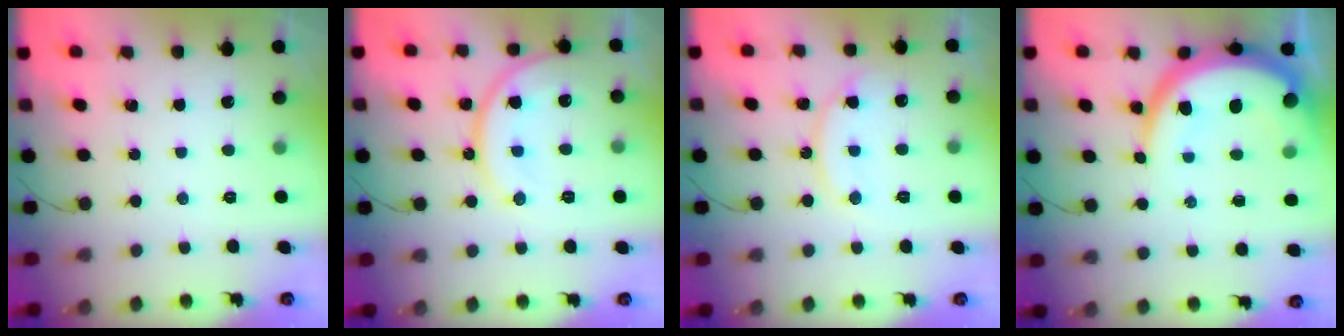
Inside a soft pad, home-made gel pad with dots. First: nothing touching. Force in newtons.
{"total": 14.6, "press": 14.5, "slide": 1.7}
{"total": 12.3, "press": 12.3, "slide": 1.0}
{"total": 14.1, "press": 14.0, "slide": 1.4}